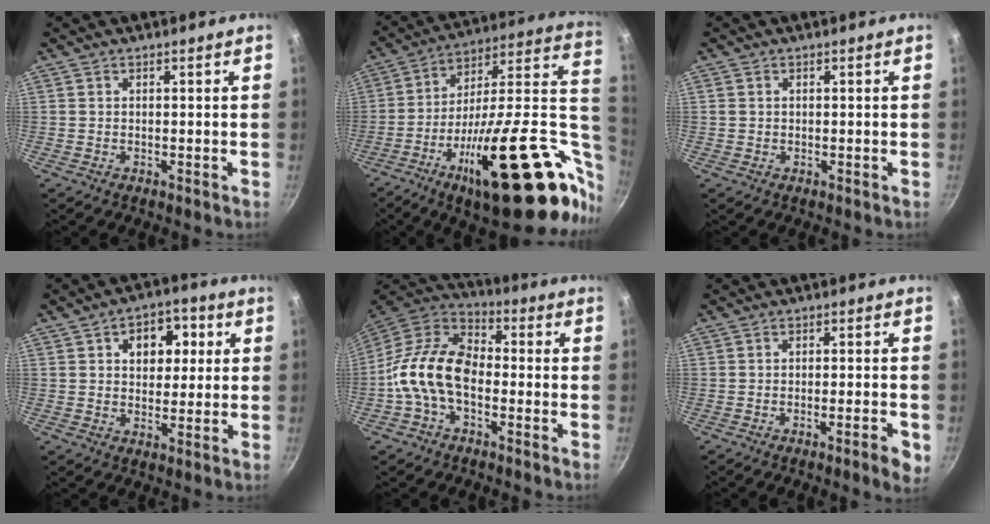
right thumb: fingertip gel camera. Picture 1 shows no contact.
{"total": 37.6, "force": [-8.2, 13.8, 34.0], "torque": [-0.466, 0.021, -0.127]}
{"total": 0.9, "force": [0.2, 0.8, 0.3], "torque": [-0.006, 0.003, 0.003]}
{"total": 9.1, "force": [2.5, 6.4, 5.9], "torque": [-0.041, 0.005, 0.028]}
{"total": 14.3, "force": [-3.1, 9.1, 10.6], "torque": [-0.168, 0.040, -0.080]}
{"total": 4.9, "force": [-2.2, 0.8, 4.3], "torque": [-0.057, 0.008, -0.031]}